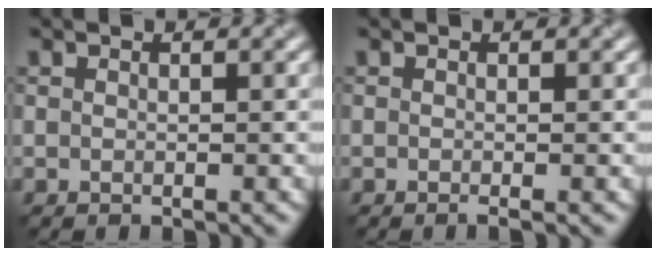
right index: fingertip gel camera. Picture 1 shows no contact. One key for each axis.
{"total": 0.6, "fx": -0.3, "fy": 0.1, "fz": 0.5, "tx": -0.009, "ty": -0.007, "tz": -0.005}